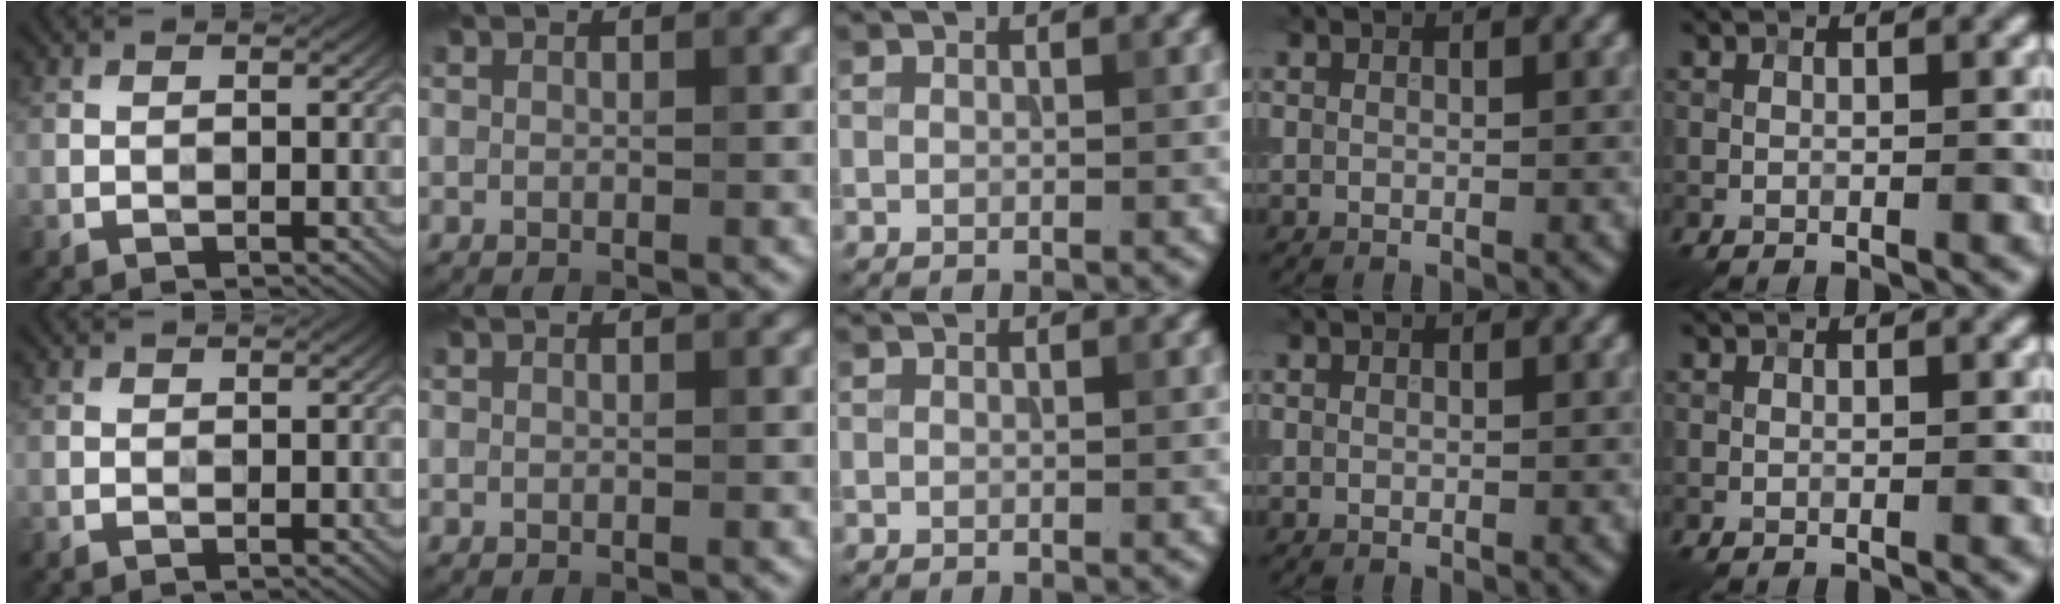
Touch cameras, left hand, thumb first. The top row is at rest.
{}